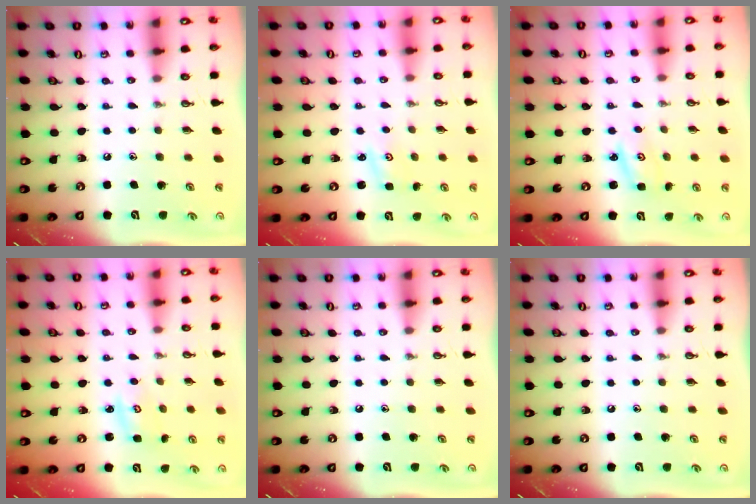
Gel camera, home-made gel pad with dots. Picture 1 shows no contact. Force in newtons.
{"total": 1.2, "press": 1.2, "slide": 0.2}
{"total": 2.9, "press": 2.9, "slide": 0.4}
{"total": 2.8, "press": 2.8, "slide": 0.4}
{"total": 0.0}
{"total": 0.0}